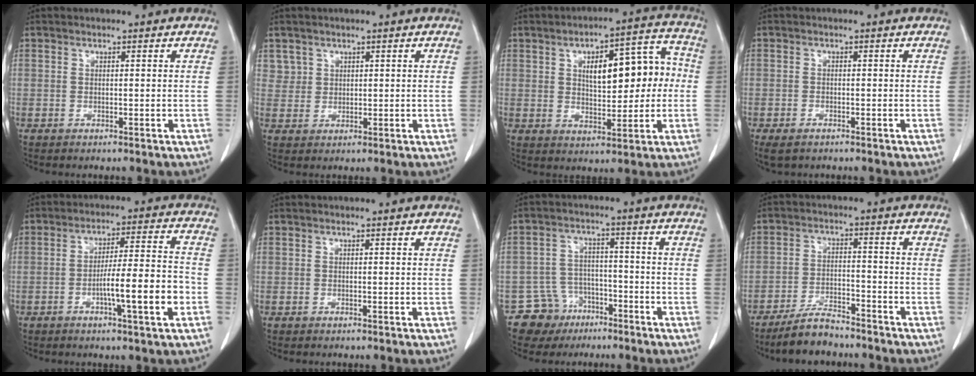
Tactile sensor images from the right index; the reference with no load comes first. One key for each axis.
{"total": 2.6, "fx": 1.6, "fy": 2.1, "fz": -0.3, "tx": 0.021, "ty": 0.004, "tz": 0.023}
{"total": 12.4, "fx": 1.4, "fy": 5.0, "fz": 11.2, "tx": -0.151, "ty": 0.041, "tz": 0.029}
{"total": 3.2, "fx": -2.3, "fy": 1.5, "fz": 1.7, "tx": -0.033, "ty": -0.007, "tz": -0.033}
{"total": 10.1, "fx": -3.3, "fy": 0.3, "fz": 9.5, "tx": -0.152, "ty": 0.005, "tz": -0.053}
{"total": 0.0}
{"total": 6.9, "fx": -4.4, "fy": 5.3, "fz": -0.2, "tx": 0.012, "ty": 0.018, "tz": -0.072}
{"total": 7.4, "fx": -6.6, "fy": 1.8, "fz": 2.7, "tx": -0.052, "ty": -0.007, "tz": -0.118}